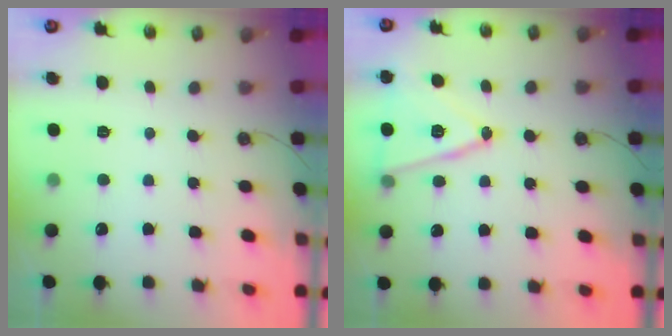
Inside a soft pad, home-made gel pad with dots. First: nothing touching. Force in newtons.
{"total": 14.8, "press": 14.4, "slide": 3.4}